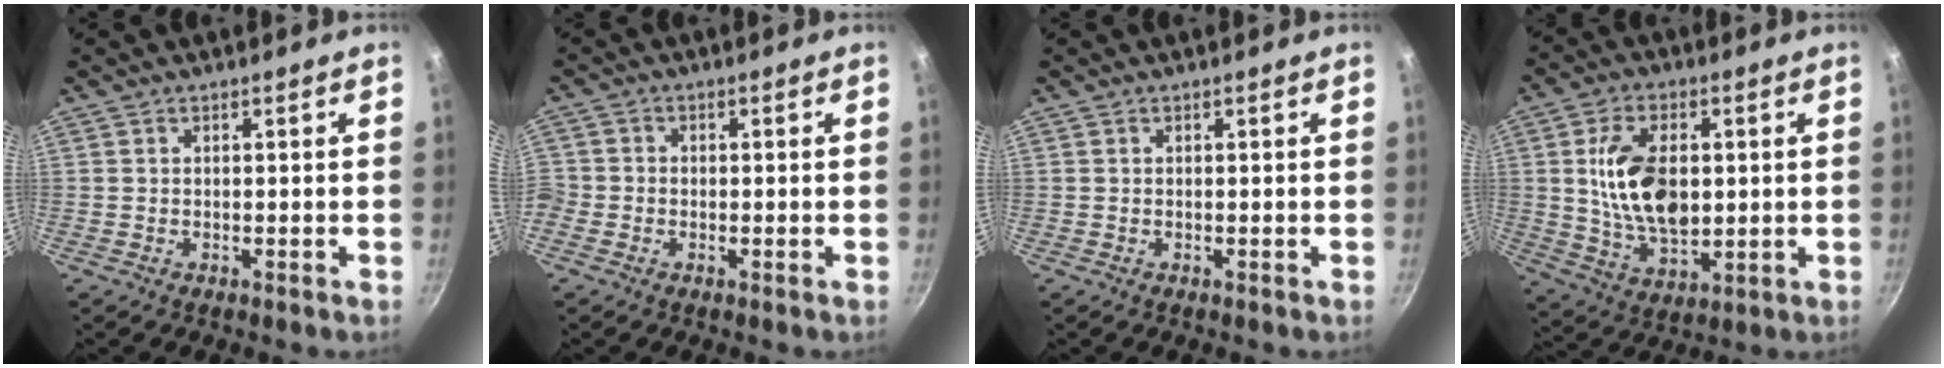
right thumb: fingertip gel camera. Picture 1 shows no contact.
{"total": 3.0, "force": [-1.1, 2.6, 0.9], "torque": [-0.018, 0.010, -0.029]}
{"total": 0.0}
{"total": 14.5, "force": [1.6, 8.6, 11.5], "torque": [-0.187, -0.009, 0.033]}